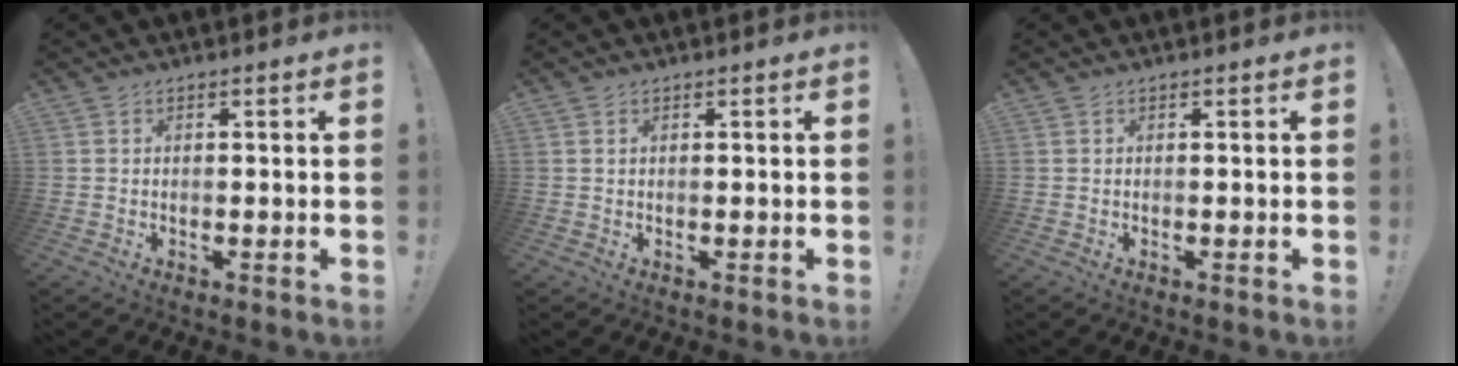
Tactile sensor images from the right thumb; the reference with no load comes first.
{"total": 0.7, "force": [0.3, 0.3, 0.5], "torque": [-0.009, 0.000, 0.006]}
{"total": 0.0}